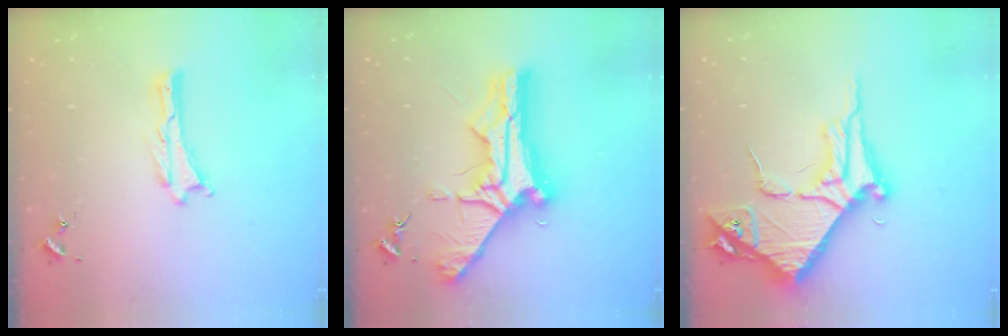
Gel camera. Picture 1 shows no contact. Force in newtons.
{"total": 12.1, "press": 12.0, "slide": 1.1}
{"total": 8.4, "press": 8.4, "slide": 0.9}